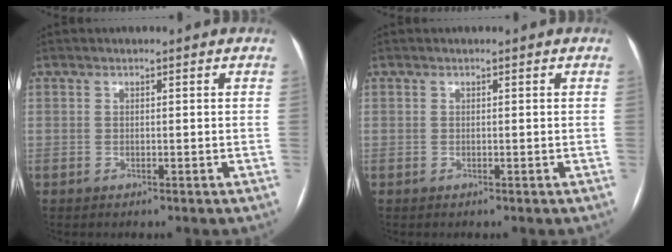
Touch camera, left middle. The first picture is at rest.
{"total": 0.0}